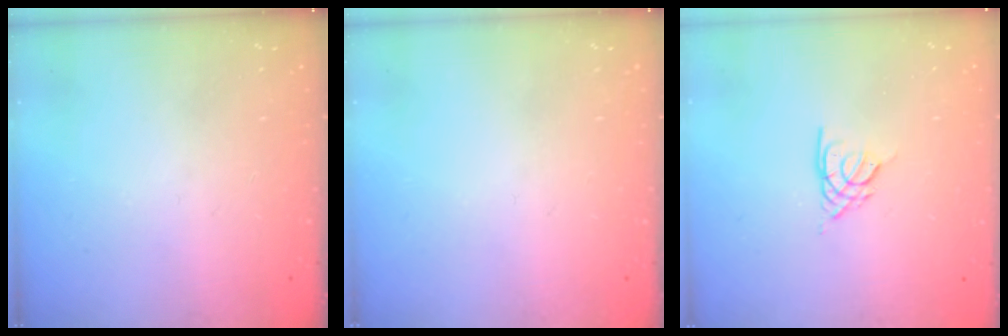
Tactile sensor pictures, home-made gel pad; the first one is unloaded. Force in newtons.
{"total": 0.0}
{"total": 2.6, "press": 2.6, "slide": 0.6}